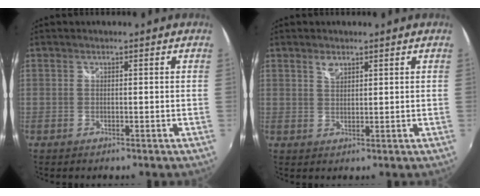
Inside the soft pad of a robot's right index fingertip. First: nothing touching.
{"total": 2.2, "force": [1.5, 1.1, 1.2], "torque": [-0.020, 0.002, 0.027]}